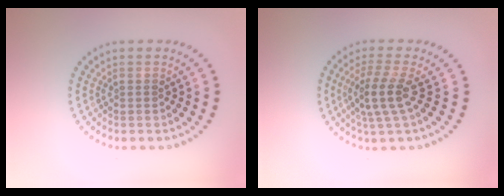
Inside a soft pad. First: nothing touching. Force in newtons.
{"total": 3.3, "press": 2.8, "slide": 1.8}